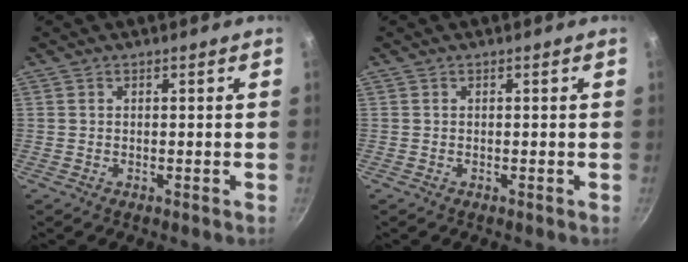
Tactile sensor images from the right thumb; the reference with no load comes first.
{"total": 0.0}